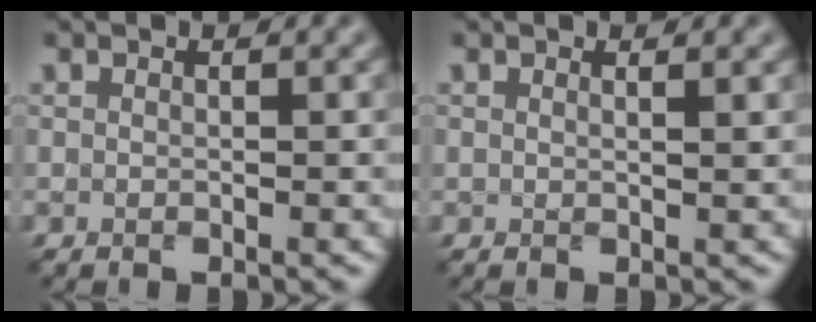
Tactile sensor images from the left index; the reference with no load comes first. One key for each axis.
{"total": 0.9, "fx": 0.7, "fy": 0.3, "fz": 0.6, "tx": -0.002, "ty": 0.002, "tz": 0.007}